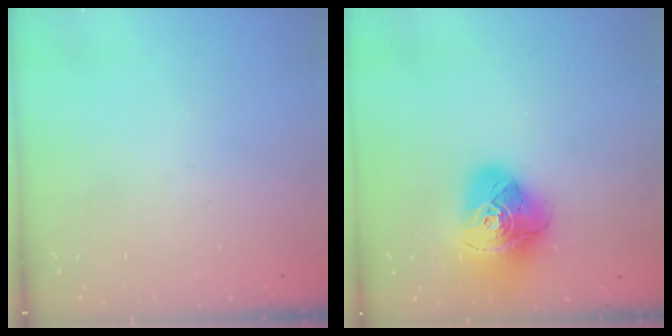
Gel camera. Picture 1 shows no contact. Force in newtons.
{"total": 18.0, "press": 17.9, "slide": 1.9}